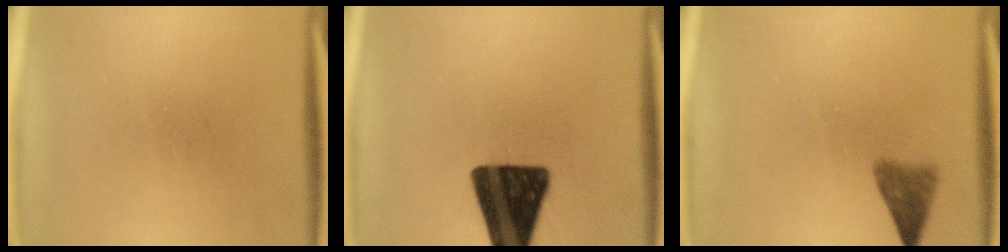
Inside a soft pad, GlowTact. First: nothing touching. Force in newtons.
{"total": 16.4}
{"total": 3.0}